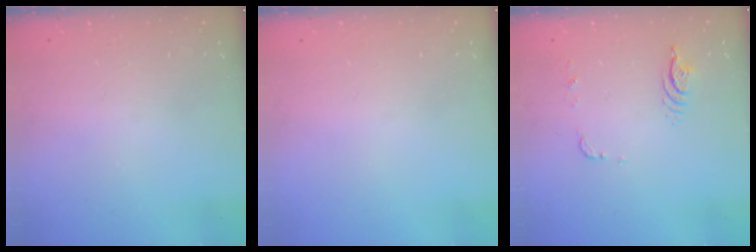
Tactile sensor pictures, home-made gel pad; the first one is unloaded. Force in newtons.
{"total": 0.0}
{"total": 5.2, "press": 5.1, "slide": 1.1}